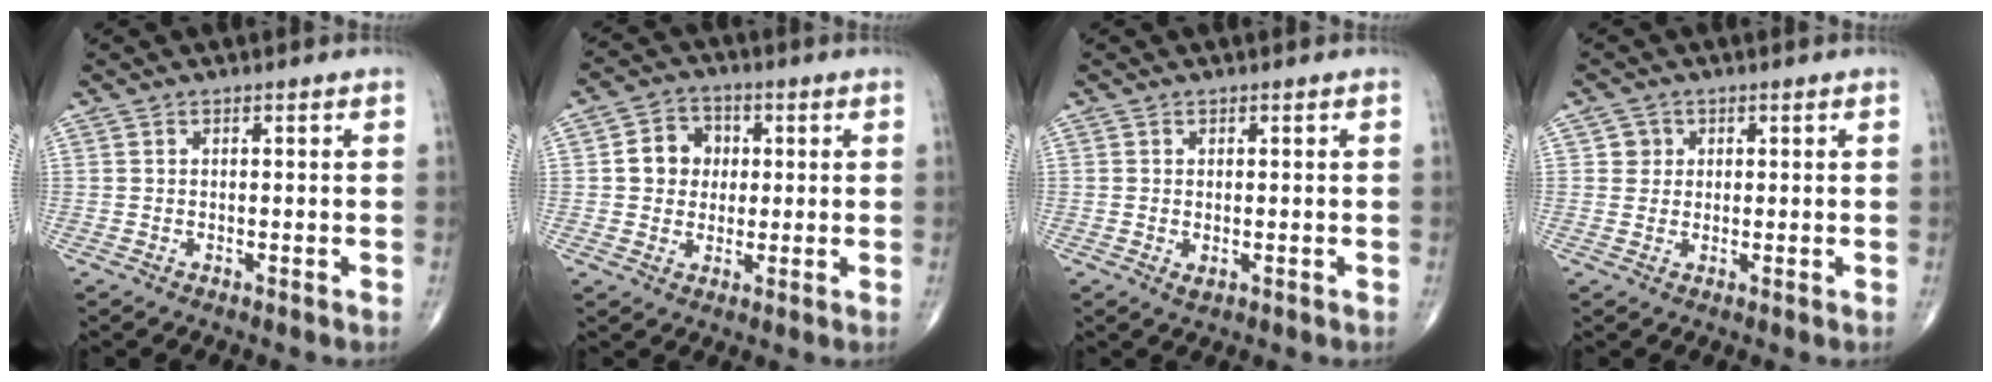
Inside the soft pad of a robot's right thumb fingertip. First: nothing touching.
{"total": 7.3, "force": [0.9, 6.4, 3.4], "torque": [-0.022, 0.006, 0.006]}
{"total": 1.2, "force": [-0.2, 0.7, 0.9], "torque": [-0.017, -0.004, -0.001]}
{"total": 2.4, "force": [0.7, 2.3, 0.2], "torque": [0.012, 0.000, 0.006]}